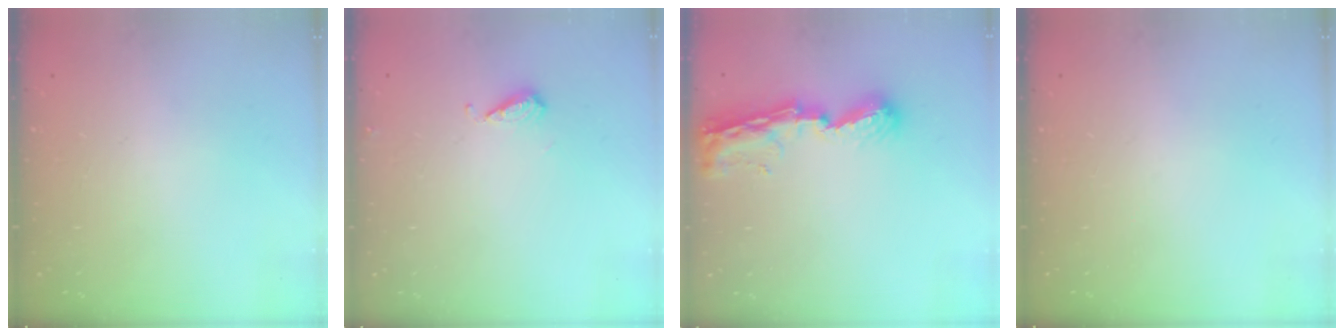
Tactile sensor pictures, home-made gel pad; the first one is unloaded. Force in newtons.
{"total": 6.2, "press": 6.2, "slide": 0.8}
{"total": 9.3, "press": 9.3, "slide": 1.0}
{"total": 0.0}